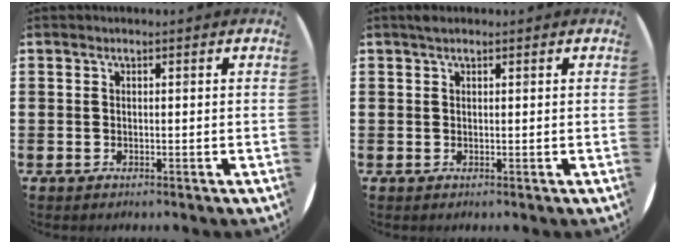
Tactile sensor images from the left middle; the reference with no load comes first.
{"total": 0.6, "force": [0.5, 0.2, 0.3], "torque": [-0.006, 0.003, 0.009]}